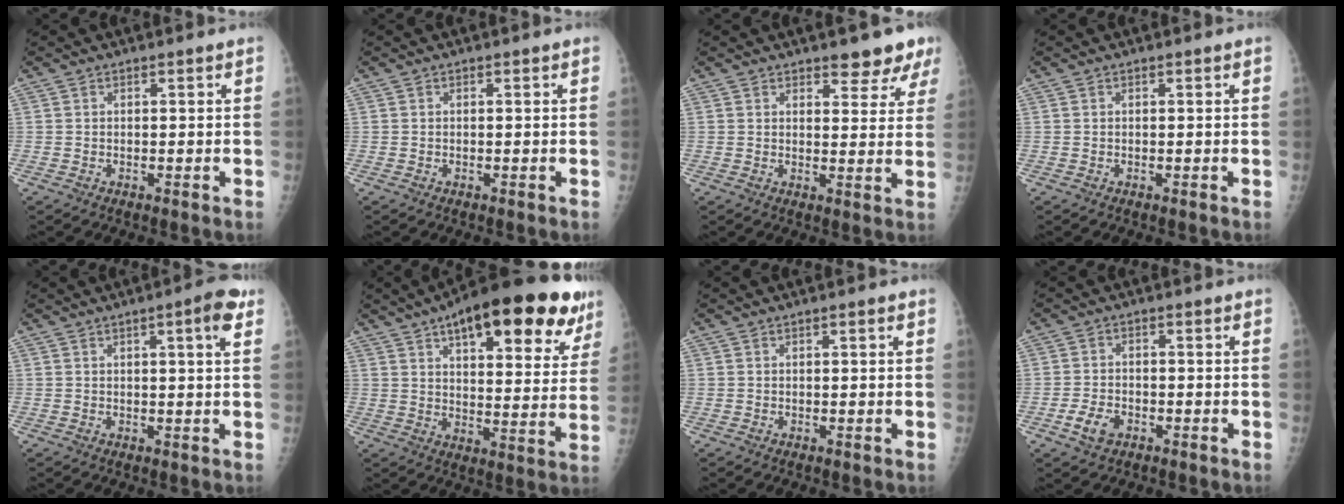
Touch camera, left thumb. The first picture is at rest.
{"total": 0.0}
{"total": 5.9, "force": [4.6, 2.5, 2.8], "torque": [0.001, -0.027, 0.053]}
{"total": 0.0}
{"total": 5.2, "force": [2.3, 0.8, 4.5], "torque": [-0.057, -0.003, 0.025]}
{"total": 26.2, "force": [14.8, 9.6, 19.3], "torque": [-0.244, -0.021, 0.207]}
{"total": 0.8, "force": [0.3, 0.2, 0.7], "torque": [-0.013, 0.002, 0.003]}
{"total": 4.1, "force": [-2.2, 2.7, 2.2], "torque": [-0.039, 0.008, -0.038]}